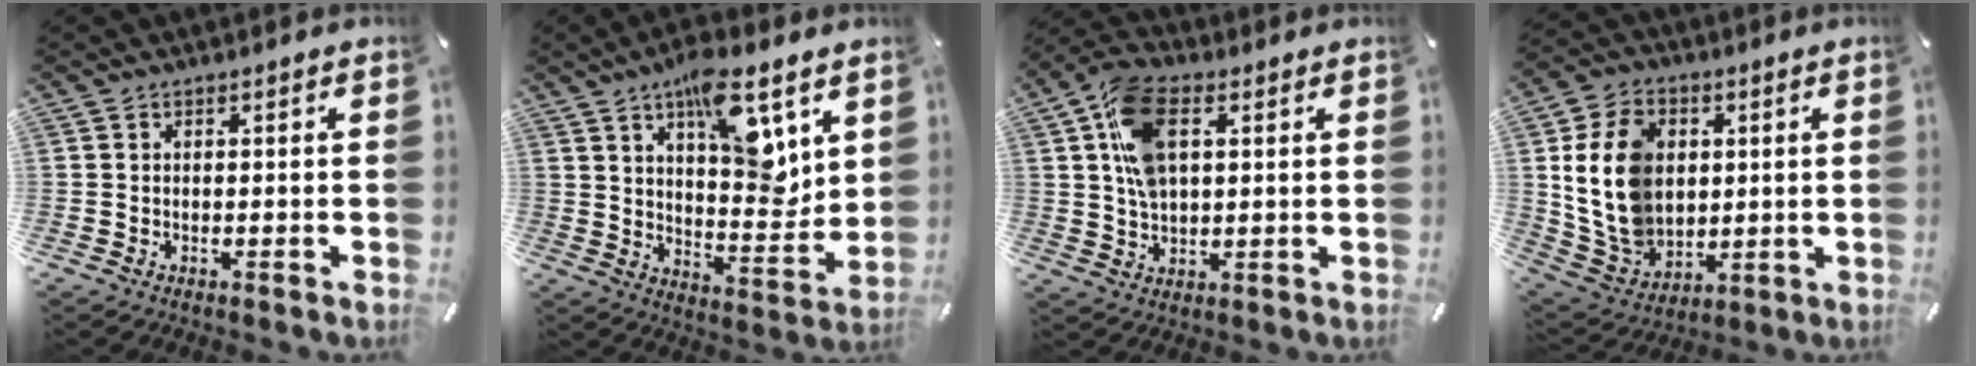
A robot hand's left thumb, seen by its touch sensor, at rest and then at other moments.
{"total": 15.6, "force": [8.6, 6.6, 11.2], "torque": [-0.150, -0.055, 0.143]}
{"total": 12.1, "force": [3.3, 7.5, 8.9], "torque": [-0.187, 0.005, 0.062]}
{"total": 15.4, "force": [2.7, 12.5, 8.6], "torque": [-0.191, 0.000, 0.051]}